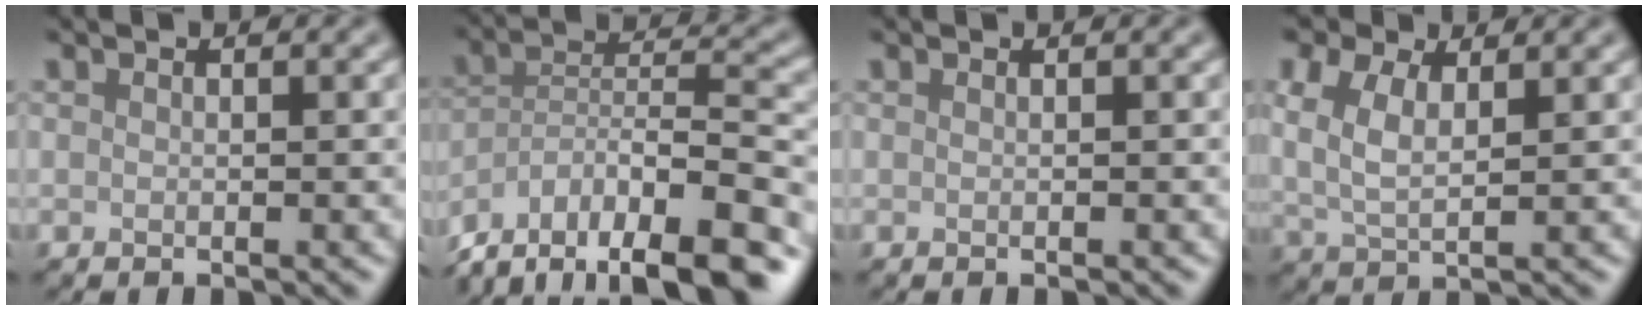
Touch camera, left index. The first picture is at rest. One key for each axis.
{"total": 13.2, "fx": -10.1, "fy": 4.4, "fz": 7.3, "tx": -0.128, "ty": 0.007, "tz": -0.158}
{"total": 0.6, "fx": 0.1, "fy": 0.3, "fz": 0.6, "tx": -0.001, "ty": 0.004, "tz": -0.004}
{"total": 4.6, "fx": 1.8, "fy": 2.5, "fz": 3.4, "tx": -0.075, "ty": 0.005, "tz": 0.028}